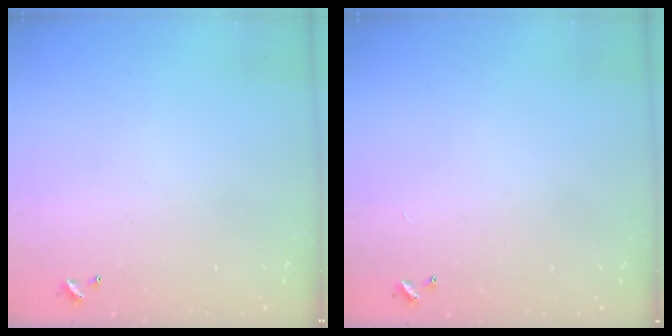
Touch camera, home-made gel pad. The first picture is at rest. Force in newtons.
{"total": 2.6, "press": 2.6, "slide": 0.3}